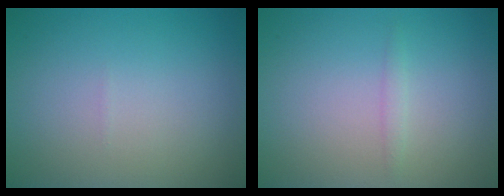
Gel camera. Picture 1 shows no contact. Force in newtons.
{"total": 0.7, "press": 0.7, "slide": 0.1}